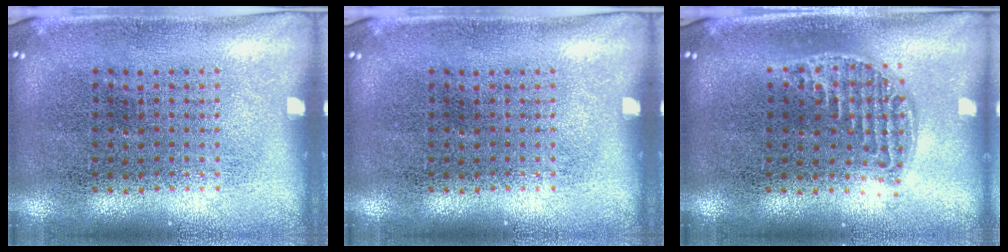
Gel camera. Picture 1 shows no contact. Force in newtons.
{"total": 0.0}
{"total": 1.2, "press": 1.1, "slide": 0.5}